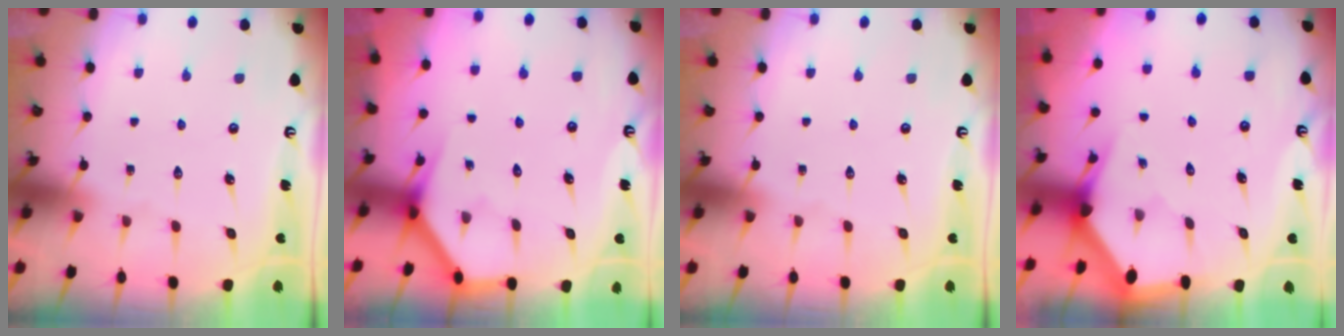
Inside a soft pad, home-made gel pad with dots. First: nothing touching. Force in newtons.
{"total": 3.9, "press": 3.9, "slide": 0.3}
{"total": 0.0}
{"total": 3.0, "press": 3.0, "slide": 0.2}